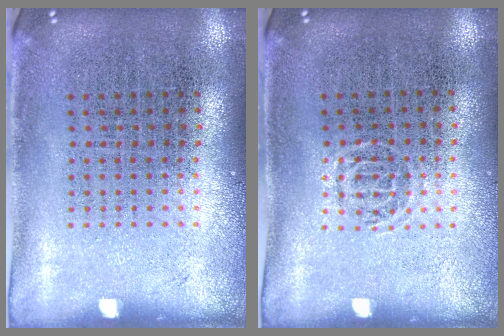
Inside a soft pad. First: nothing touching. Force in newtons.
{"total": 0.6, "press": 0.5, "slide": 0.4}